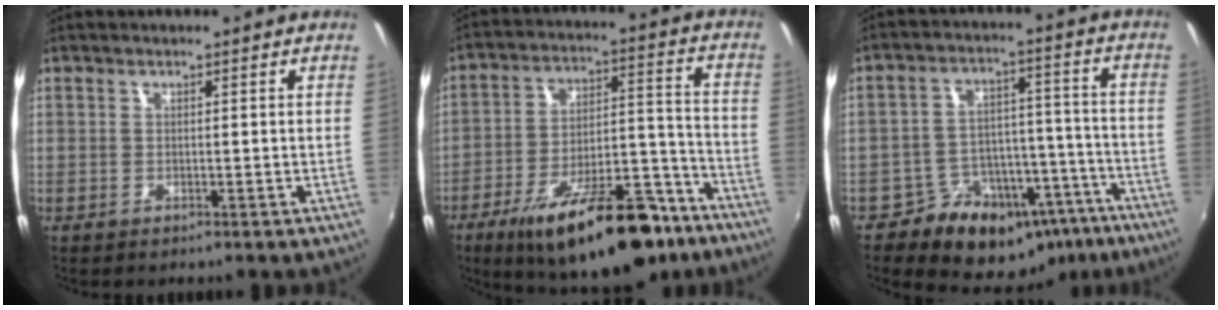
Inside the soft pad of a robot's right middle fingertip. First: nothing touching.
{"total": 24.3, "force": [-16.9, 8.4, 15.4], "torque": [-0.242, -0.002, -0.240]}
{"total": 17.2, "force": [-11.2, 11.2, 6.7], "torque": [-0.120, 0.040, -0.133]}